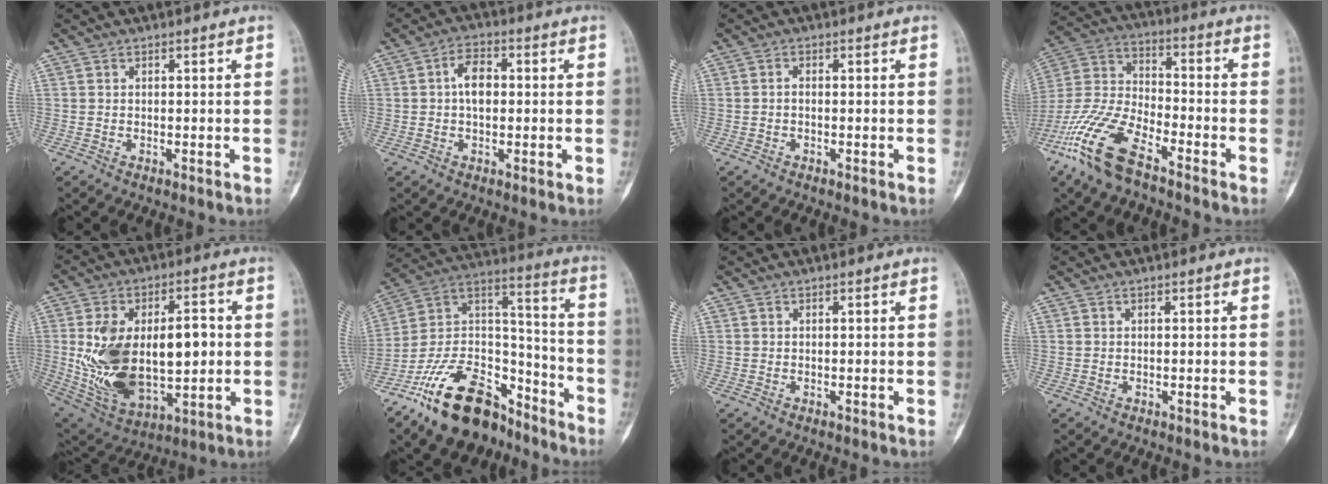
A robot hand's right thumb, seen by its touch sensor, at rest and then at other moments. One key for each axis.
{"total": 5.6, "fx": 0.3, "fy": 3.5, "fz": 4.4, "tx": -0.070, "ty": 0.012, "tz": -0.002}
{"total": 0.8, "fx": -0.3, "fy": 0.4, "fz": 0.7, "tx": -0.011, "ty": 0.002, "tz": -0.008}
{"total": 16.0, "fx": -10.0, "fy": 6.2, "fz": 10.9, "tx": -0.238, "ty": 0.037, "tz": -0.203}
{"total": 23.7, "fx": 0.2, "fy": 13.3, "fz": 19.6, "tx": -0.331, "ty": 0.007, "tz": 0.030}
{"total": 24.3, "fx": -16.7, "fy": 12.4, "fz": 12.7, "tx": -0.227, "ty": 0.100, "tz": -0.294}
{"total": 0.0}
{"total": 0.0}